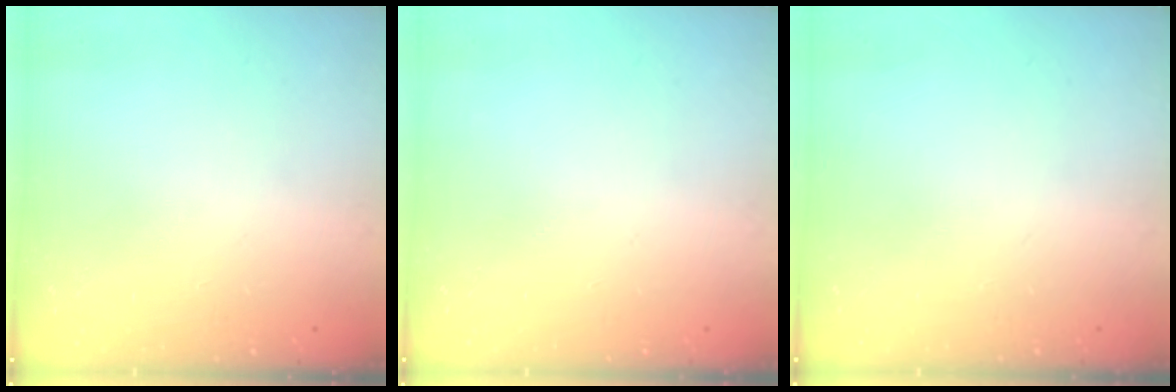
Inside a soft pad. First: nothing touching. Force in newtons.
{"total": 0.0}
{"total": 0.0}